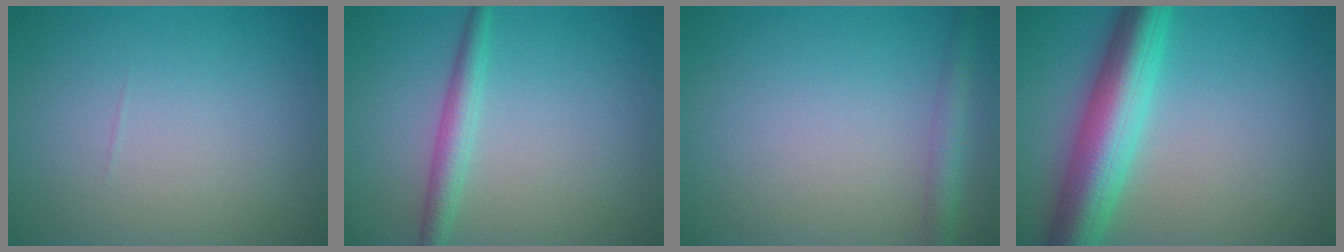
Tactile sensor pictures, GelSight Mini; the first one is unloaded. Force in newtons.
{"total": 2.4, "press": 2.4, "slide": 0.1}
{"total": 2.2, "press": 2.2, "slide": 0.1}
{"total": 8.0, "press": 8.0, "slide": 0.2}